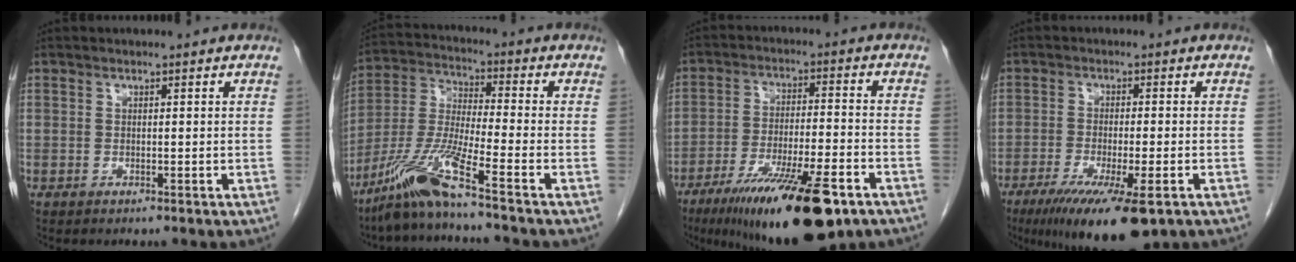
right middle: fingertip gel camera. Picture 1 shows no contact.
{"total": 10.6, "force": [-7.5, -1.1, 7.3], "torque": [-0.161, -0.025, -0.153]}
{"total": 18.6, "force": [-11.5, 3.1, 14.2], "torque": [-0.210, -0.035, -0.188]}
{"total": 13.0, "force": [-8.3, 2.0, 9.9], "torque": [-0.154, -0.033, -0.130]}